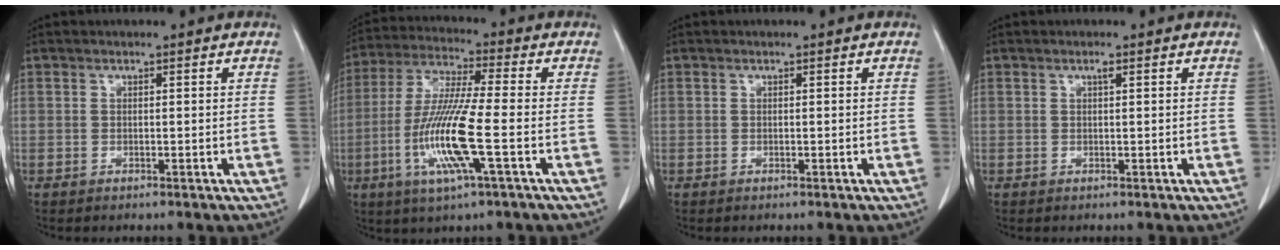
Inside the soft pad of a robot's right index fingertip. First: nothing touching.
{"total": 13.1, "force": [-3.5, 0.2, 12.6], "torque": [-0.261, -0.013, -0.075]}
{"total": 0.0}
{"total": 0.6, "force": [0.3, 0.0, 0.5], "torque": [-0.010, 0.001, 0.005]}